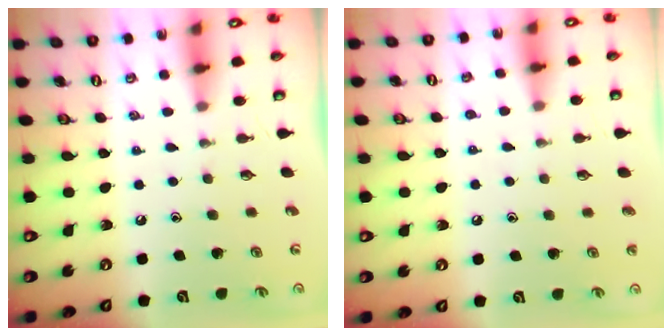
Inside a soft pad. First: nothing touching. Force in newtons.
{"total": 4.7, "press": 4.7, "slide": 0.6}